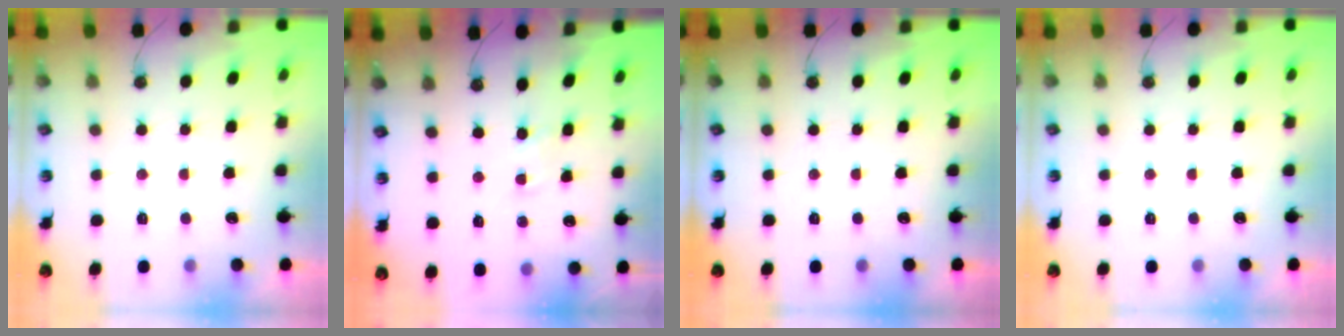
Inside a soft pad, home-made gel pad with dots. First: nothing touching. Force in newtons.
{"total": 1.7, "press": 1.7, "slide": 0.2}
{"total": 0.0}
{"total": 0.0}